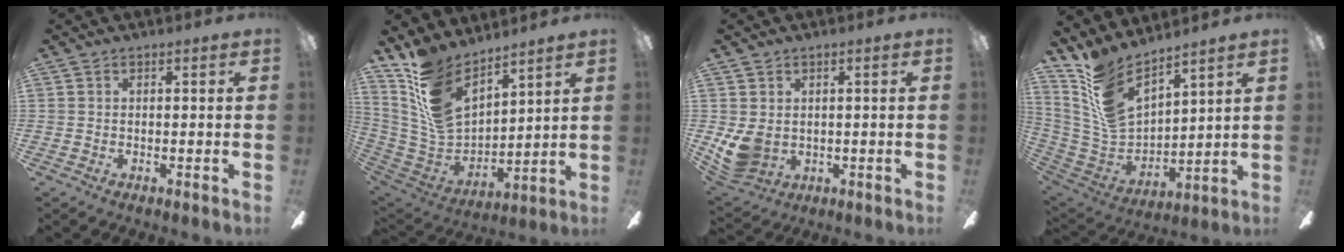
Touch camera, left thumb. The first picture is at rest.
{"total": 14.7, "force": [10.4, 6.9, 7.8], "torque": [-0.193, -0.070, 0.199]}
{"total": 6.8, "force": [0.7, 5.3, 4.3], "torque": [-0.102, -0.011, 0.015]}
{"total": 13.1, "force": [9.5, 5.4, 7.2], "torque": [-0.179, -0.076, 0.179]}